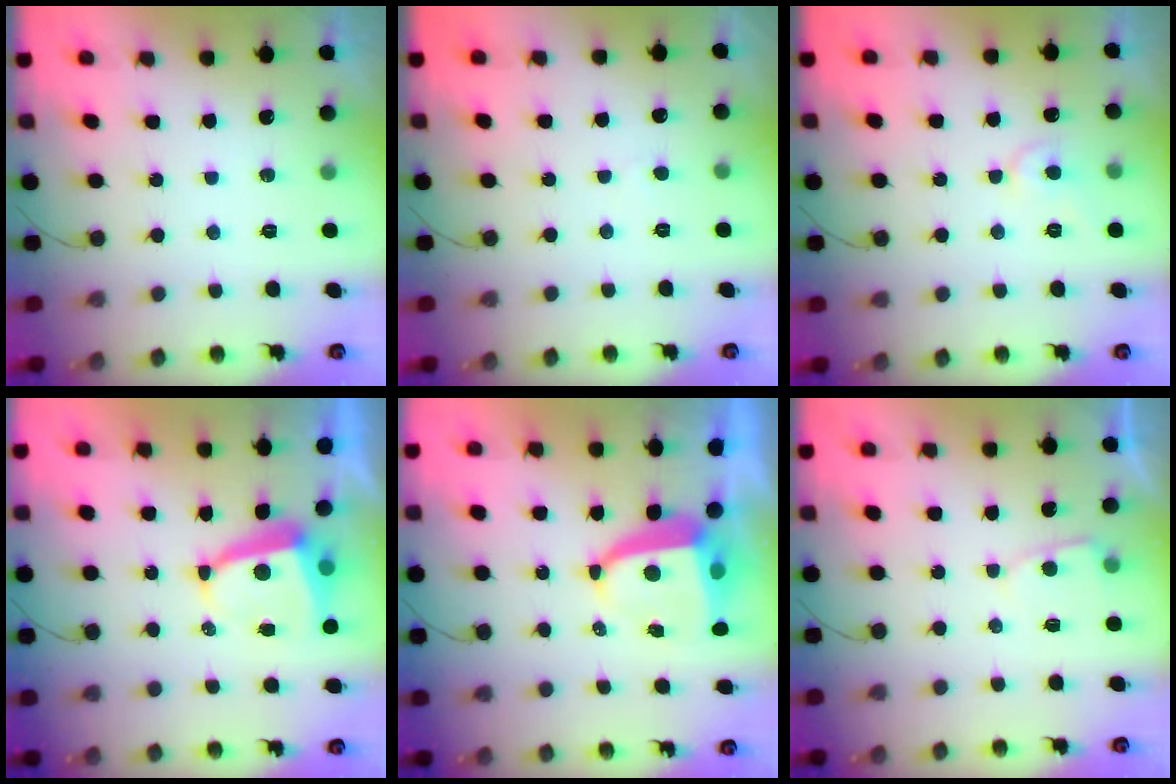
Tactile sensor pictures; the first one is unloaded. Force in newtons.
{"total": 1.9, "press": 1.9, "slide": 0.2}
{"total": 6.2, "press": 6.2, "slide": 0.6}
{"total": 6.3, "press": 6.3, "slide": 0.6}
{"total": 8.0, "press": 7.9, "slide": 1.0}
{"total": 3.0, "press": 2.9, "slide": 0.3}